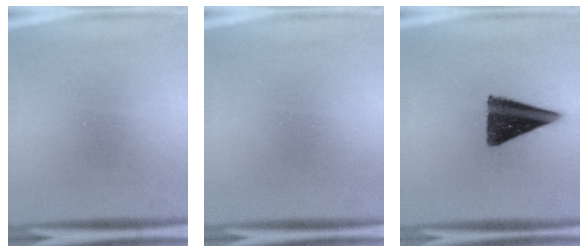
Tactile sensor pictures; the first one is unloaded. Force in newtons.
{"total": 1.9}
{"total": 14.2}